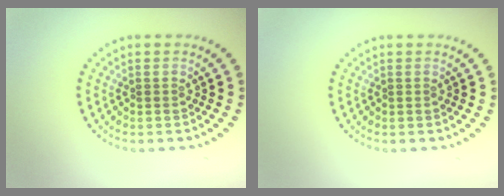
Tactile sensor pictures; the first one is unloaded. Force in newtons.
{"total": 0.0}